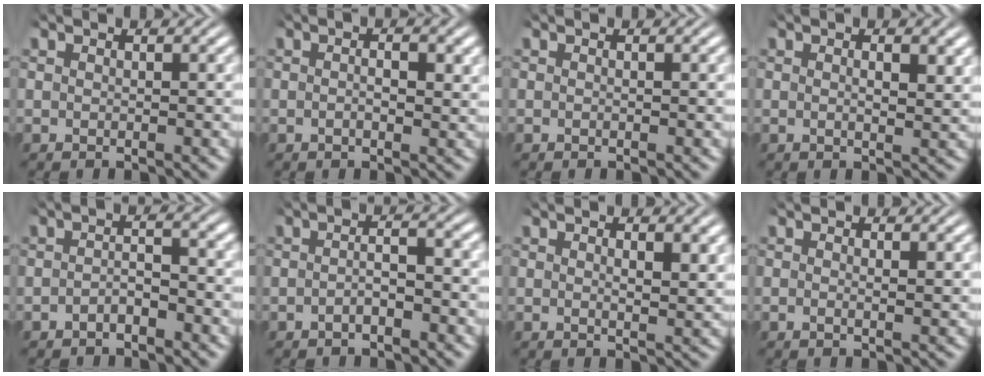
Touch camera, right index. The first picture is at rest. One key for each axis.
{"total": 2.0, "fx": 0.0, "fy": 0.8, "fz": 1.9, "tx": -0.022, "ty": 0.005, "tz": -0.006}
{"total": 0.0}
{"total": 1.5, "fx": 0.5, "fy": 0.2, "fz": 1.4, "tx": -0.021, "ty": -0.004, "tz": 0.007}
{"total": 2.1, "fx": -1.4, "fy": 0.7, "fz": 1.5, "tx": -0.016, "ty": -0.001, "tz": -0.026}
{"total": 2.2, "fx": -1.2, "fy": 0.5, "fz": 1.8, "tx": -0.022, "ty": -0.001, "tz": -0.023}
{"total": 1.5, "fx": 0.7, "fy": 0.0, "fz": 1.3, "tx": -0.019, "ty": -0.009, "tz": 0.013}
{"total": 0.7, "fx": 0.0, "fy": 0.2, "fz": 0.6, "tx": -0.017, "ty": -0.008, "tz": 0.000}